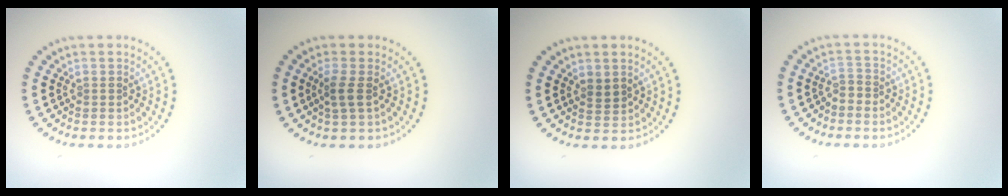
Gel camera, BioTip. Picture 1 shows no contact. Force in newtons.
{"total": 1.6, "press": 1.3, "slide": 1.0}
{"total": 1.3, "press": 1.1, "slide": 0.6}
{"total": 0.8, "press": 0.5, "slide": 0.6}